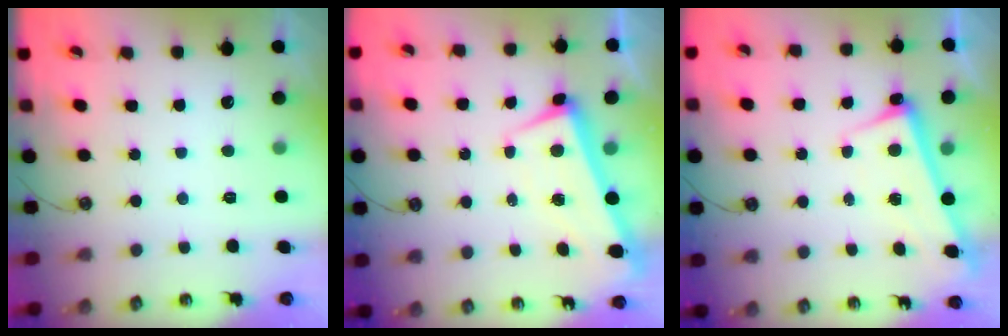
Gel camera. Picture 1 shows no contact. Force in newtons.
{"total": 2.7, "press": 2.0, "slide": 1.8}
{"total": 2.6, "press": 2.5, "slide": 0.7}